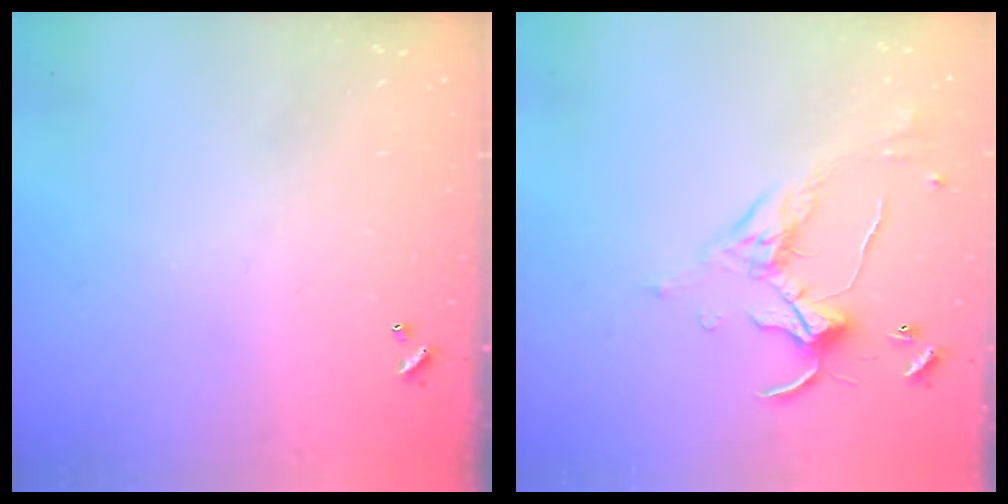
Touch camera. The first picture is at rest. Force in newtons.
{"total": 1.2, "press": 0.8, "slide": 0.8}